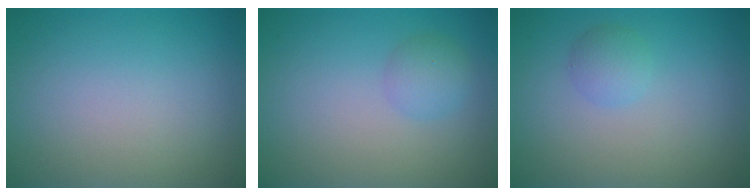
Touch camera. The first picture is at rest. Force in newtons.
{"total": 1.9, "press": 1.9, "slide": 0.1}
{"total": 1.6, "press": 1.6, "slide": 0.1}